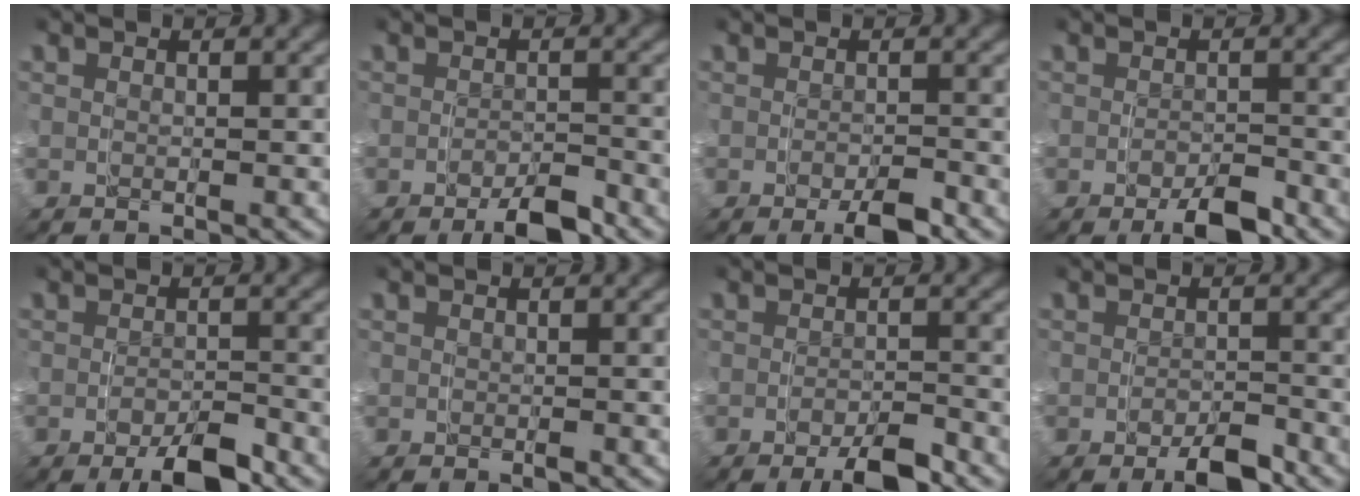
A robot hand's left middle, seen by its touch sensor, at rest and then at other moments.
{"total": 2.4, "force": [-2.1, 0.3, 1.2], "torque": [-0.010, 0.000, -0.040]}
{"total": 2.1, "force": [-1.6, 0.3, 1.4], "torque": [-0.019, -0.005, -0.027]}
{"total": 2.6, "force": [-2.0, 0.5, 1.6], "torque": [-0.018, -0.004, -0.036]}
{"total": 3.1, "force": [-2.2, 0.6, 2.0], "torque": [-0.027, -0.005, -0.039]}
{"total": 0.0}
{"total": 2.6, "force": [-2.1, 0.2, 1.5], "torque": [-0.018, -0.003, -0.037]}
{"total": 2.2, "force": [-1.9, 0.4, 1.1], "torque": [-0.012, -0.002, -0.034]}